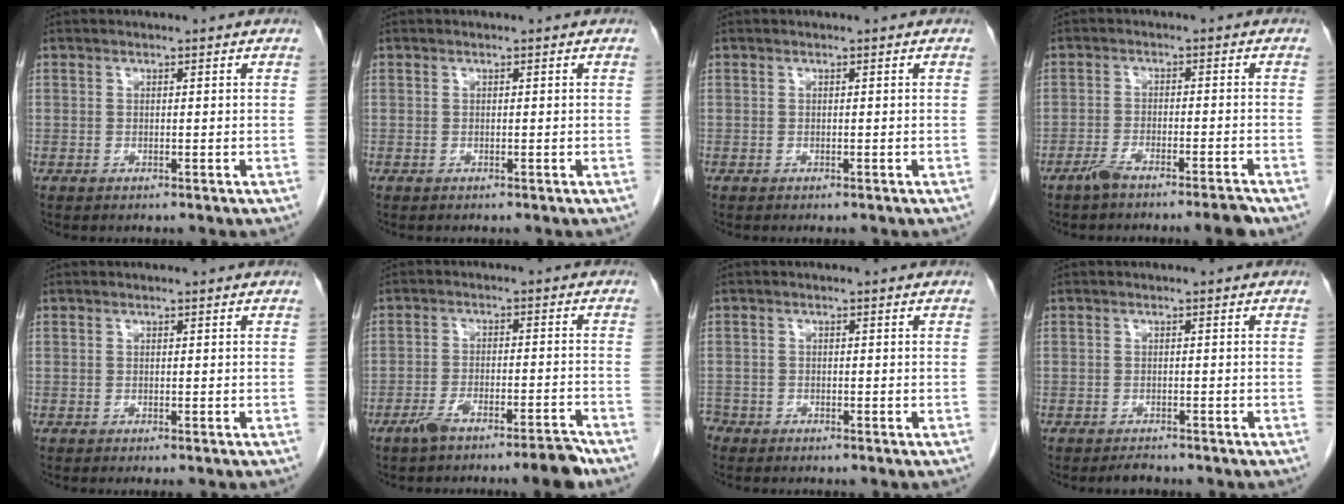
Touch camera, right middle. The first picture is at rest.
{"total": 0.0}
{"total": 0.6, "force": [-0.5, 0.0, 0.3], "torque": [-0.011, -0.004, -0.006]}
{"total": 4.9, "force": [-4.1, -0.2, 2.7], "torque": [-0.042, -0.001, -0.072]}
{"total": 0.5, "force": [-0.4, -0.1, 0.3], "torque": [-0.009, -0.004, -0.005]}
{"total": 6.6, "force": [-5.3, 0.2, 3.9], "torque": [-0.061, 0.003, -0.089]}
{"total": 2.1, "force": [-1.8, 1.1, 0.1], "torque": [-0.001, 0.002, -0.033]}
{"total": 1.5, "force": [-1.4, 0.3, 0.4], "torque": [-0.015, -0.006, -0.018]}